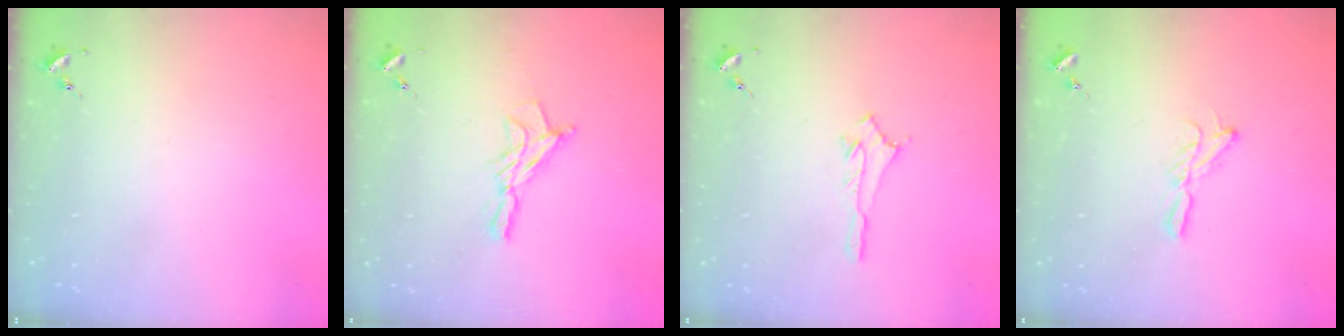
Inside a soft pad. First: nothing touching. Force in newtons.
{"total": 8.7, "press": 8.7, "slide": 0.5}
{"total": 2.9, "press": 2.9, "slide": 0.2}
{"total": 6.4, "press": 6.4, "slide": 0.4}